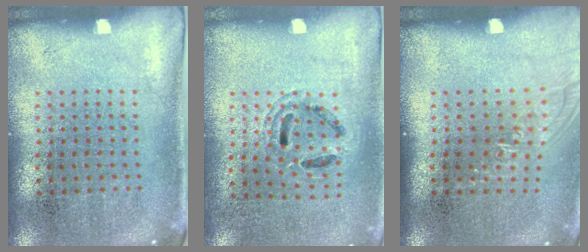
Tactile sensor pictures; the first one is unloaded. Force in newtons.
{"total": 0.9, "press": 0.9, "slide": 0.1}
{"total": 1.1, "press": 1.0, "slide": 0.6}